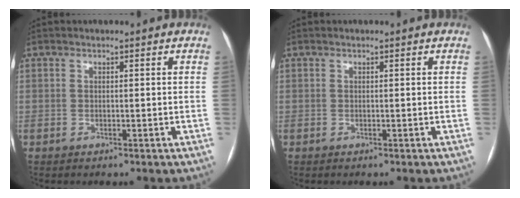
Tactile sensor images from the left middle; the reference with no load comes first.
{"total": 0.0}